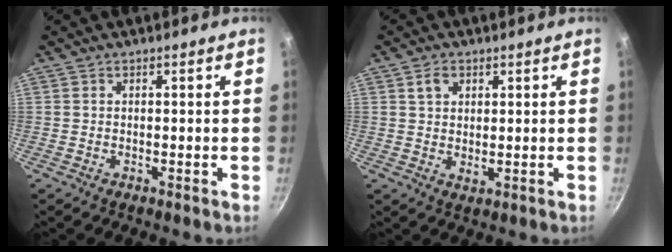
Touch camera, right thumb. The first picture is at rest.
{"total": 3.8, "force": [1.7, 2.6, 2.2], "torque": [-0.029, -0.009, 0.029]}